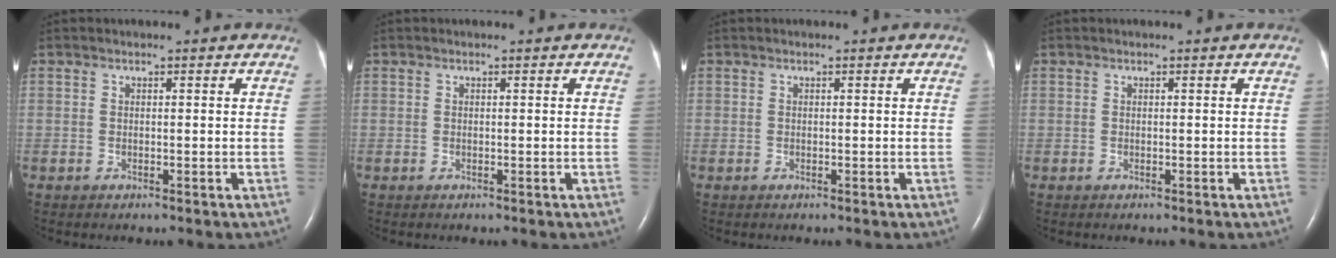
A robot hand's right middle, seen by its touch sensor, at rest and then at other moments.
{"total": 0.0}
{"total": 0.0}
{"total": 0.0}